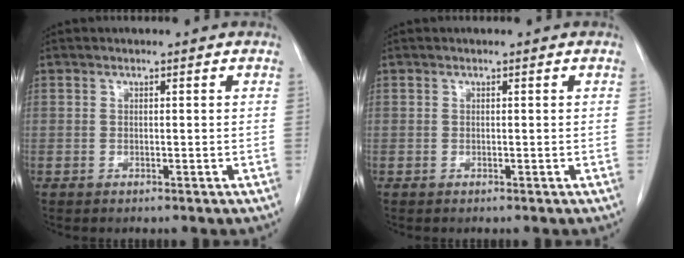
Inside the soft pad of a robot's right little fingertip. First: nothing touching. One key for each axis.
{"total": 0.0}